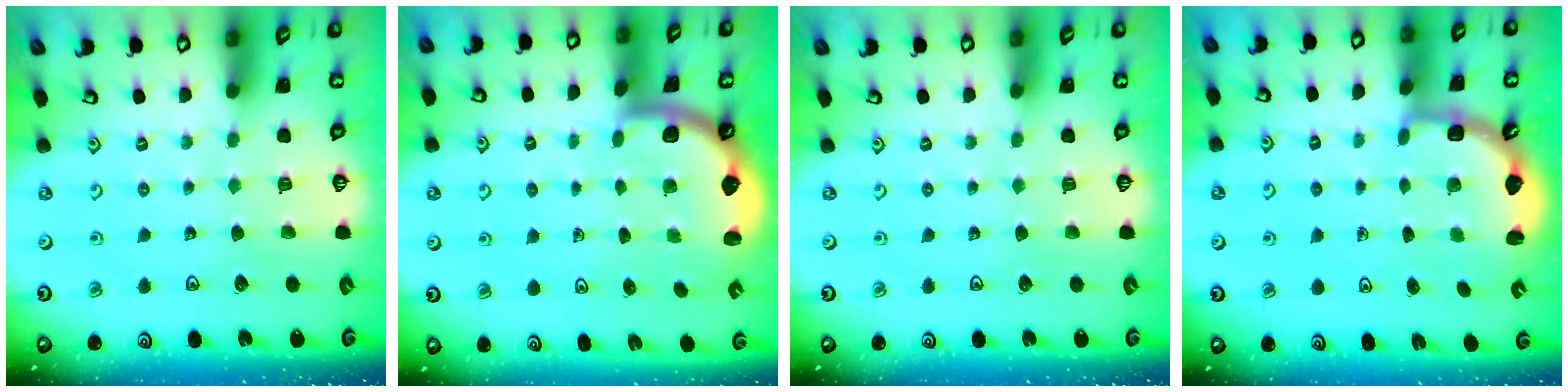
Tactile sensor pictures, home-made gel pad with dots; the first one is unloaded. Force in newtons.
{"total": 1.9, "press": 1.8, "slide": 0.3}
{"total": 0.0}
{"total": 3.4, "press": 2.4, "slide": 2.4}